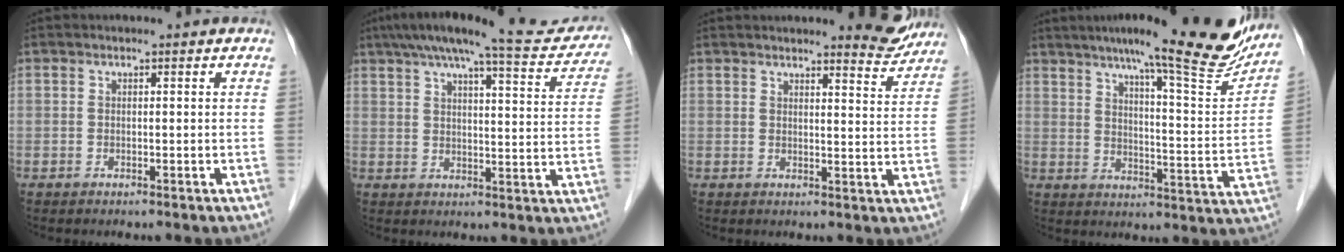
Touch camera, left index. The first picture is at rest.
{"total": 17.5, "force": [15.6, 2.3, 7.7], "torque": [-0.112, 0.011, 0.198]}
{"total": 5.3, "force": [5.1, 0.5, 1.2], "torque": [-0.011, -0.026, 0.054]}
{"total": 21.2, "force": [17.9, 1.4, 11.2], "torque": [-0.152, -0.032, 0.233]}